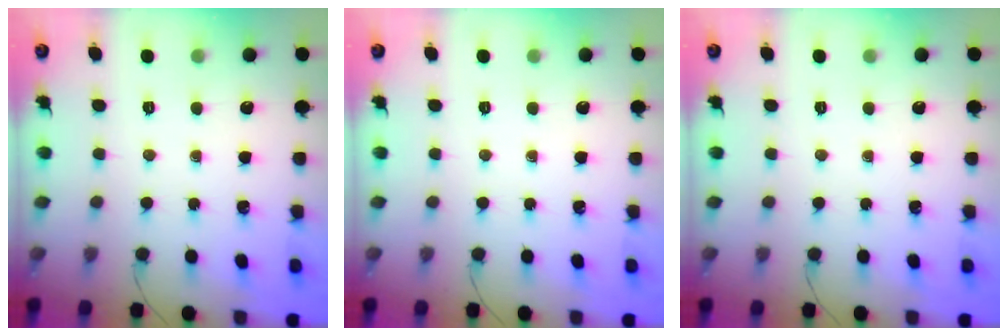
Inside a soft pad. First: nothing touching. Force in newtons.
{"total": 0.0}
{"total": 0.0}